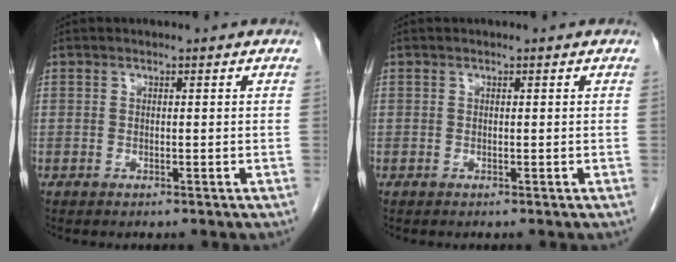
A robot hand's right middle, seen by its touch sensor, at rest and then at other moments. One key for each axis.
{"total": 0.0}